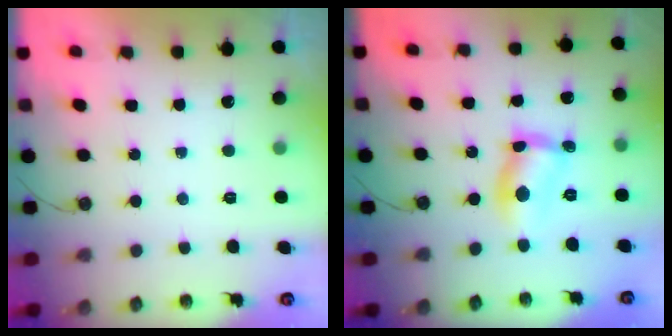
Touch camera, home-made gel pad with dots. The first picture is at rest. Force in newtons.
{"total": 8.4, "press": 8.4, "slide": 0.3}